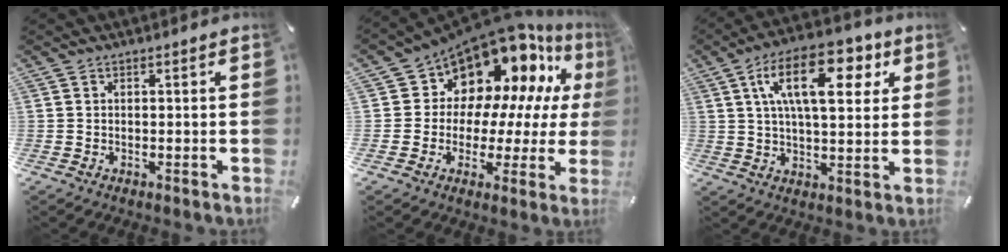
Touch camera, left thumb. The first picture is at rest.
{"total": 13.6, "force": [10.0, 8.3, 3.7], "torque": [-0.066, -0.108, 0.179]}
{"total": 17.4, "force": [7.1, 8.3, 13.6], "torque": [-0.222, -0.001, 0.115]}